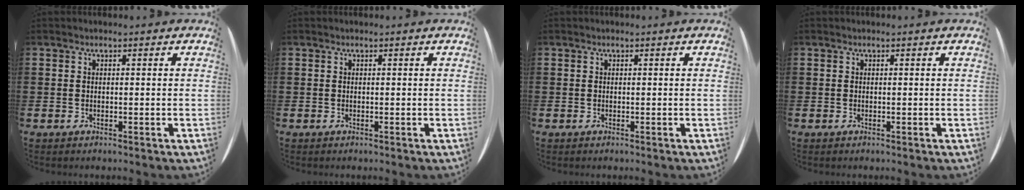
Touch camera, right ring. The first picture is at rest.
{"total": 0.0}
{"total": 0.0}
{"total": 0.0}